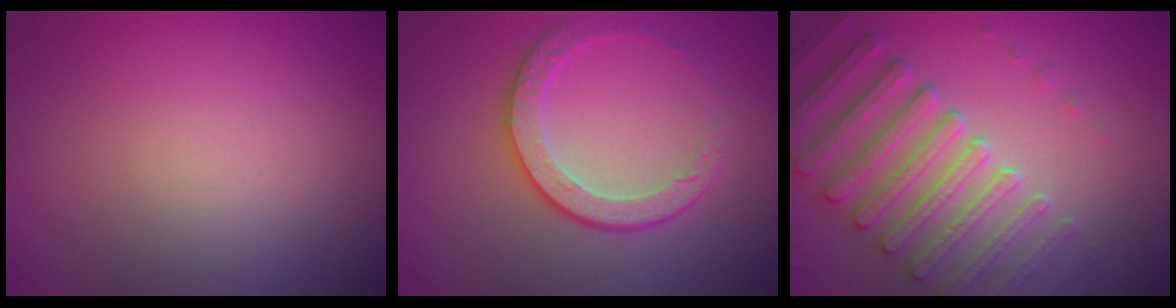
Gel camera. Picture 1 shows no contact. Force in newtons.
{"total": 3.9, "press": 3.4, "slide": 1.7}
{"total": 5.1, "press": 4.8, "slide": 1.7}